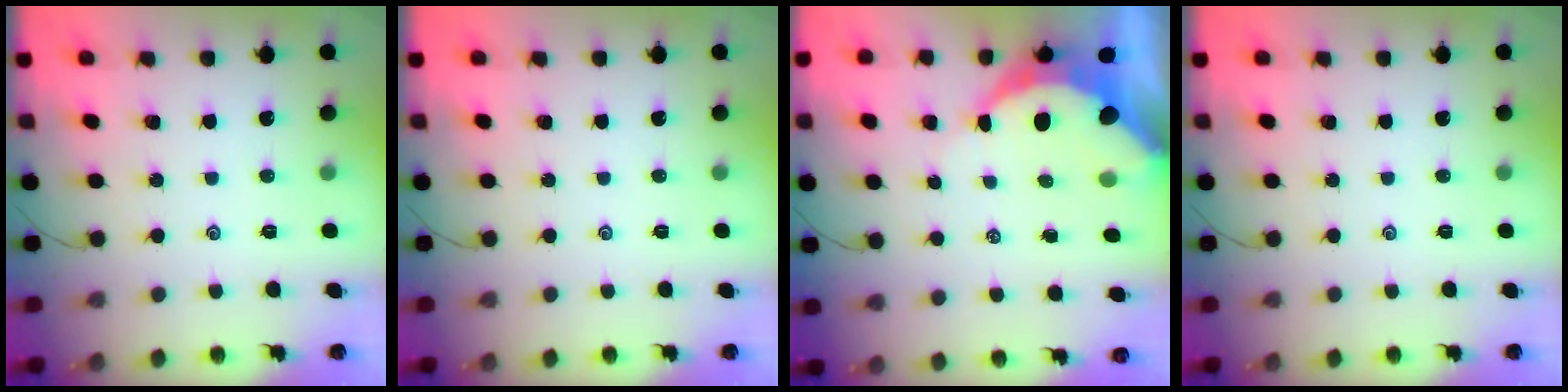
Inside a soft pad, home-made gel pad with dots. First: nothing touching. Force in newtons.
{"total": 0.0}
{"total": 9.9, "press": 9.9, "slide": 1.0}
{"total": 0.0}